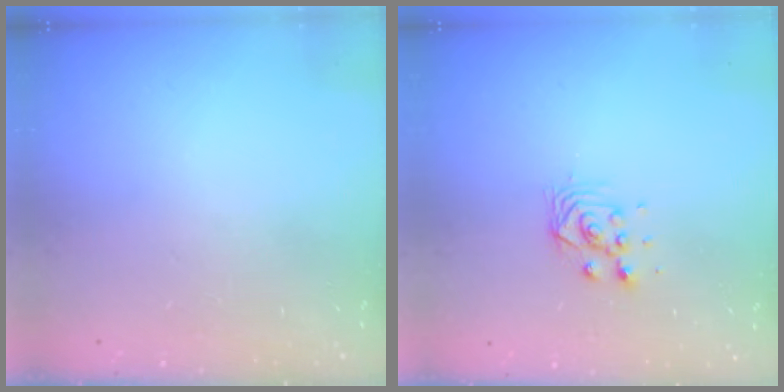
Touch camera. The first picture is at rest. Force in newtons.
{"total": 2.9, "press": 2.8, "slide": 0.8}